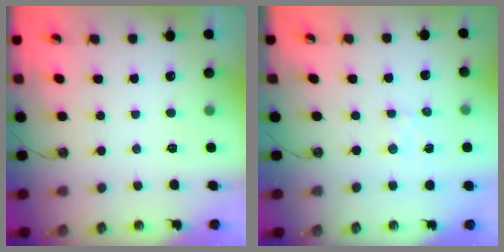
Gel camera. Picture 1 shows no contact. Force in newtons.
{"total": 2.2, "press": 2.2, "slide": 0.4}